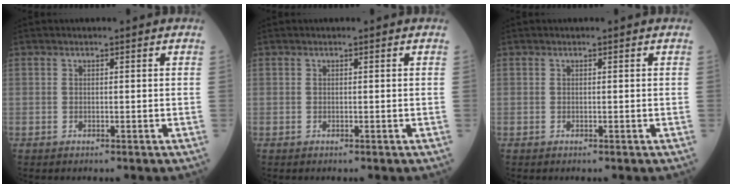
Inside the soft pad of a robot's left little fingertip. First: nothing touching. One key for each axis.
{"total": 0.0}
{"total": 0.0}